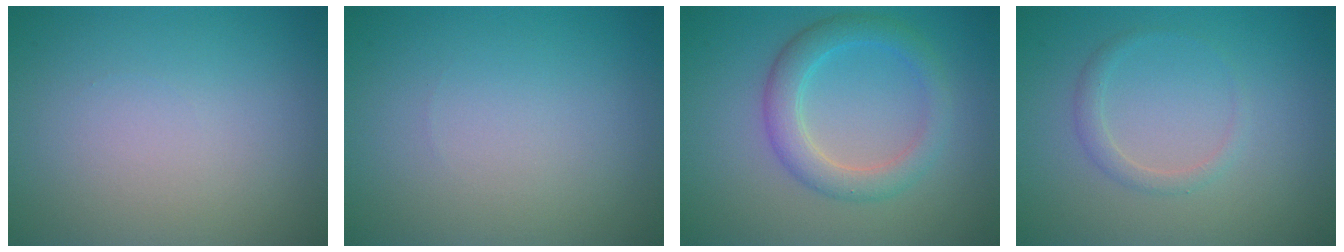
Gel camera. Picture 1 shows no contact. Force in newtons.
{"total": 0.0}
{"total": 3.6, "press": 3.6, "slide": 0.1}
{"total": 1.3, "press": 1.3, "slide": 0.1}